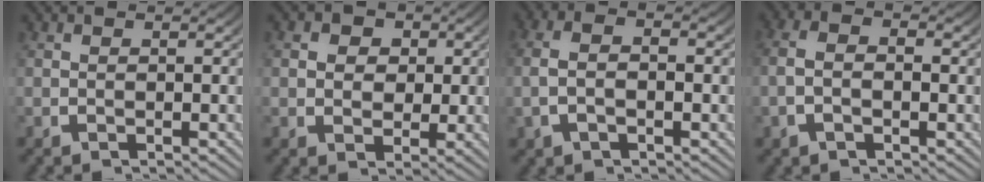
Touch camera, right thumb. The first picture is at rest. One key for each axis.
{"total": 5.2, "fx": 1.0, "fy": 4.2, "fz": 2.9, "tx": -0.041, "ty": -0.016, "tz": 0.020}
{"total": 4.1, "fx": -0.3, "fy": 2.4, "fz": 3.3, "tx": -0.079, "ty": -0.001, "tz": -0.005}
{"total": 3.5, "fx": -0.3, "fy": 2.0, "fz": 2.8, "tx": -0.067, "ty": -0.001, "tz": -0.007}